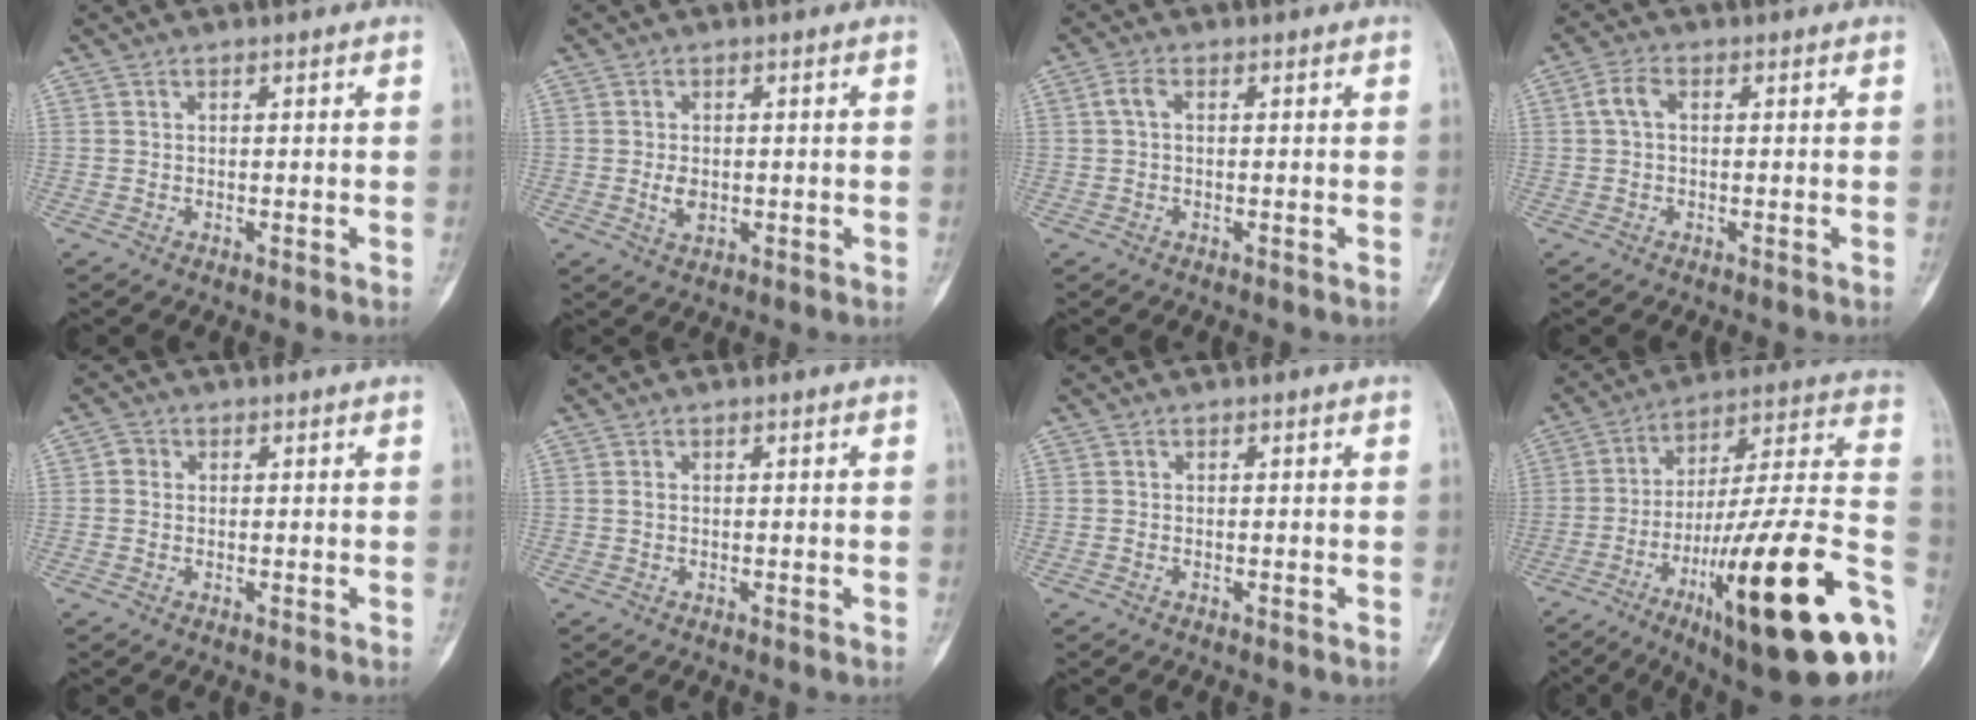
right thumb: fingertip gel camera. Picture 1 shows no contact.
{"total": 2.8, "force": [-0.2, 1.9, 2.1], "torque": [-0.033, -0.002, 0.000]}
{"total": 2.0, "force": [0.3, 1.1, 1.7], "torque": [-0.036, 0.006, 0.004]}
{"total": 3.2, "force": [0.5, 1.9, 2.6], "torque": [-0.054, 0.009, 0.007]}
{"total": 1.5, "force": [0.1, 1.4, 0.6], "torque": [-0.004, 0.003, -0.002]}
{"total": 0.5, "force": [0.0, 0.3, 0.4], "torque": [-0.009, 0.001, 0.000]}
{"total": 0.0}
{"total": 32.2, "force": [-11.2, 7.2, 29.3], "torque": [-0.384, 0.039, -0.166]}